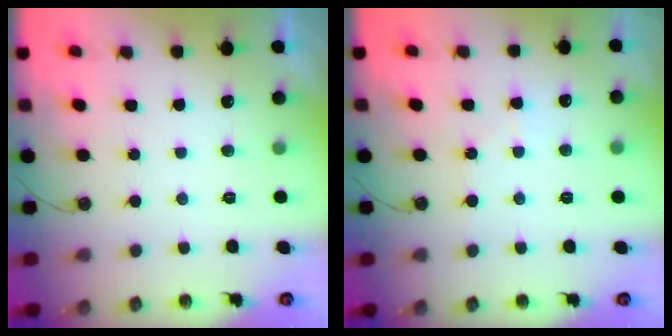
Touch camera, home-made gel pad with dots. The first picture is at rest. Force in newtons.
{"total": 5.0, "press": 4.9, "slide": 0.7}